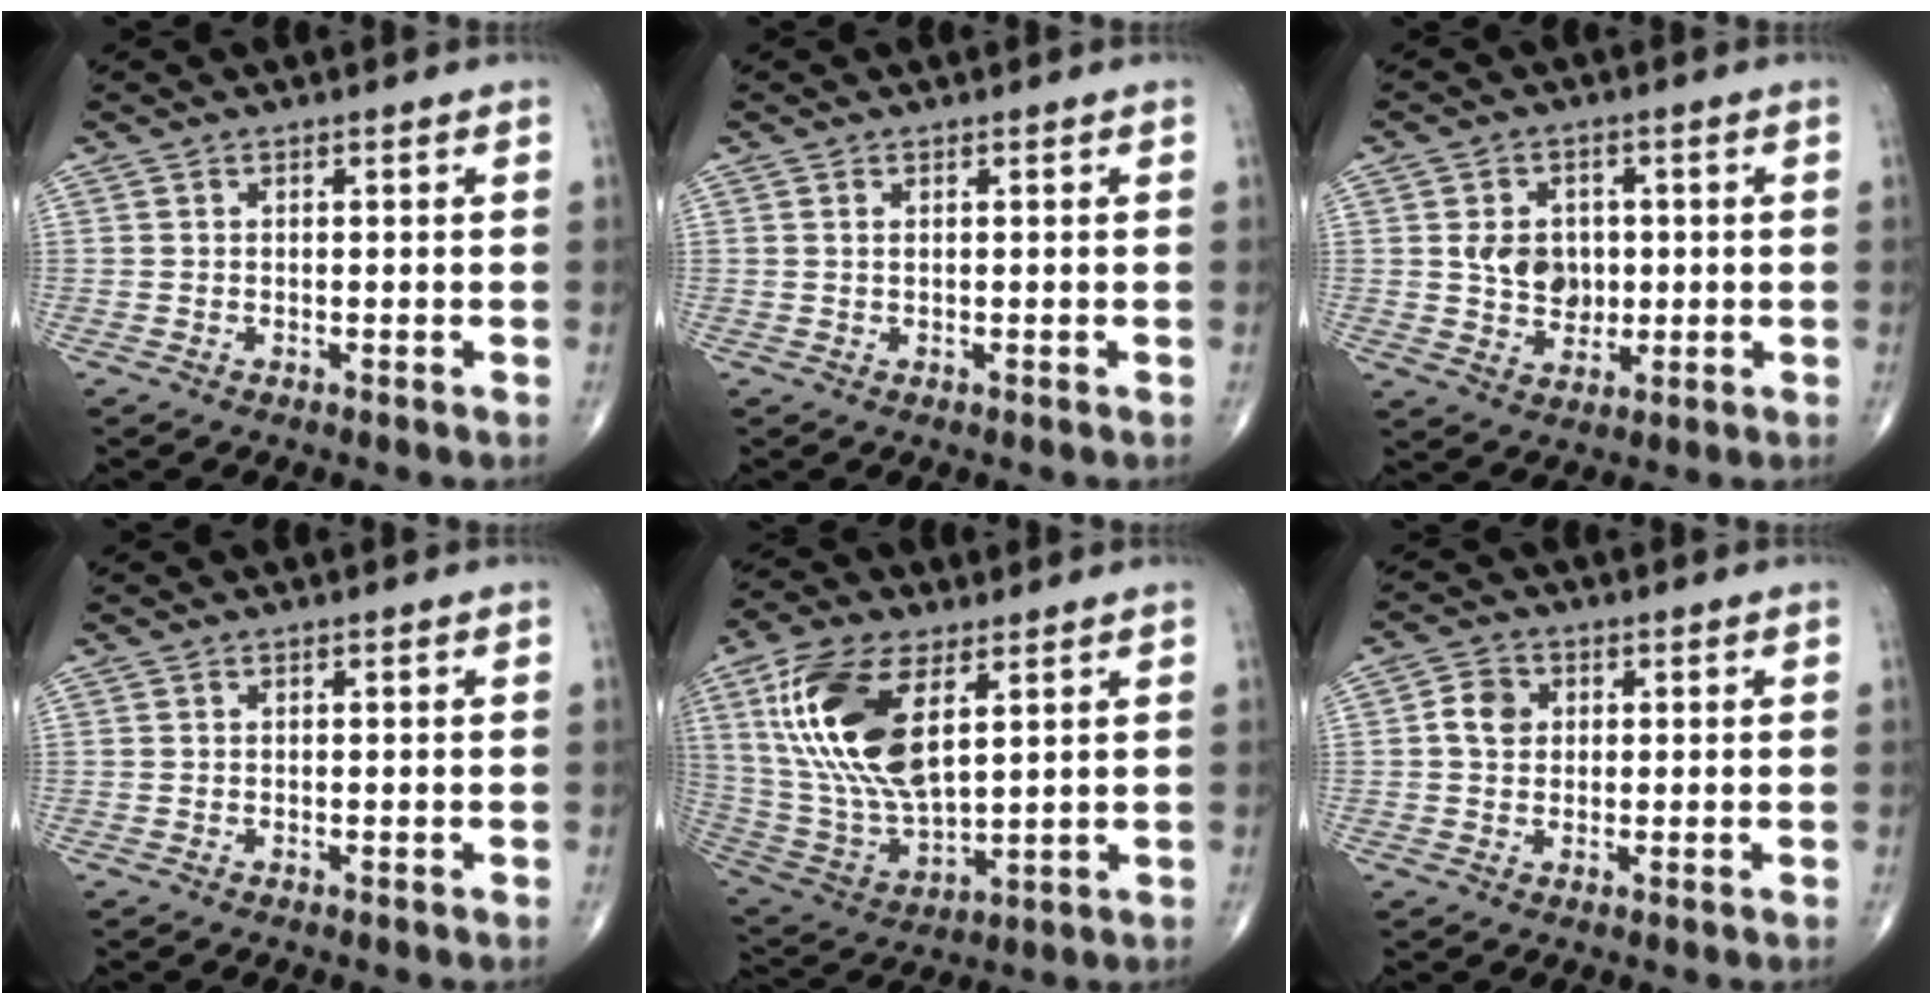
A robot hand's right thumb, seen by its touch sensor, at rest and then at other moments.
{"total": 0.6, "force": [0.2, 0.2, 0.5], "torque": [-0.012, 0.003, 0.004]}
{"total": 7.5, "force": [0.7, 6.0, 4.3], "torque": [-0.044, -0.005, 0.016]}
{"total": 0.0}
{"total": 19.9, "force": [6.7, 9.5, 16.1], "torque": [-0.324, -0.023, 0.131]}
{"total": 4.2, "force": [0.6, 3.5, 2.2], "torque": [-0.030, 0.006, 0.005]}